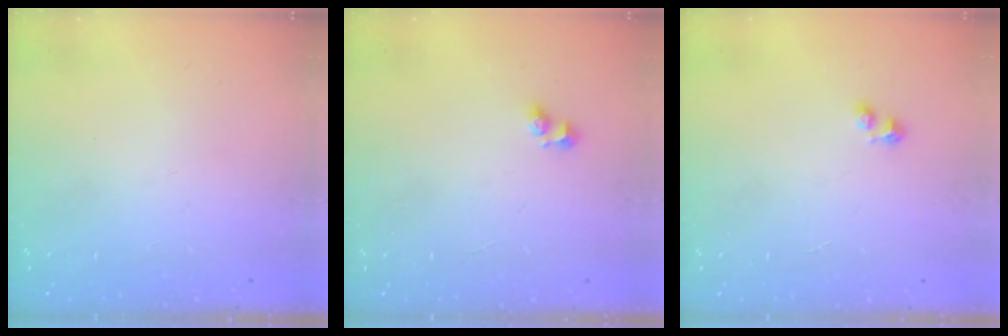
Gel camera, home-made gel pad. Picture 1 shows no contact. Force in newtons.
{"total": 4.6, "press": 4.3, "slide": 1.8}
{"total": 2.4, "press": 2.4, "slide": 0.4}